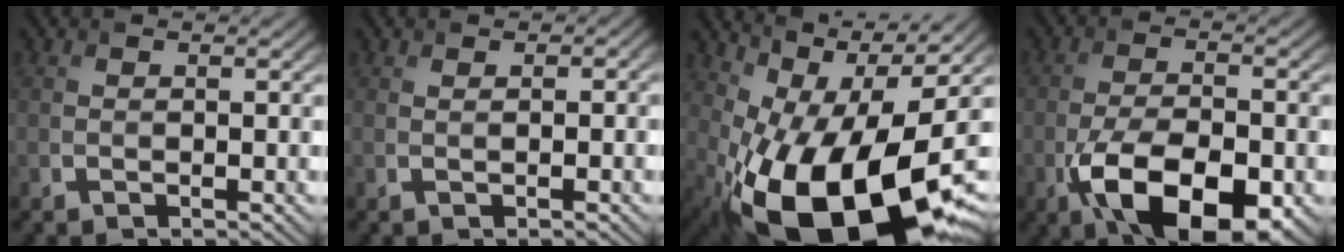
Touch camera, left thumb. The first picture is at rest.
{"total": 0.9, "force": [0.3, 0.3, 0.8], "torque": [-0.013, 0.003, 0.002]}
{"total": 18.5, "force": [-5.2, 7.8, 16.0], "torque": [-0.268, -0.021, -0.086]}
{"total": 11.8, "force": [-5.4, 5.5, 8.9], "torque": [-0.174, -0.019, -0.095]}